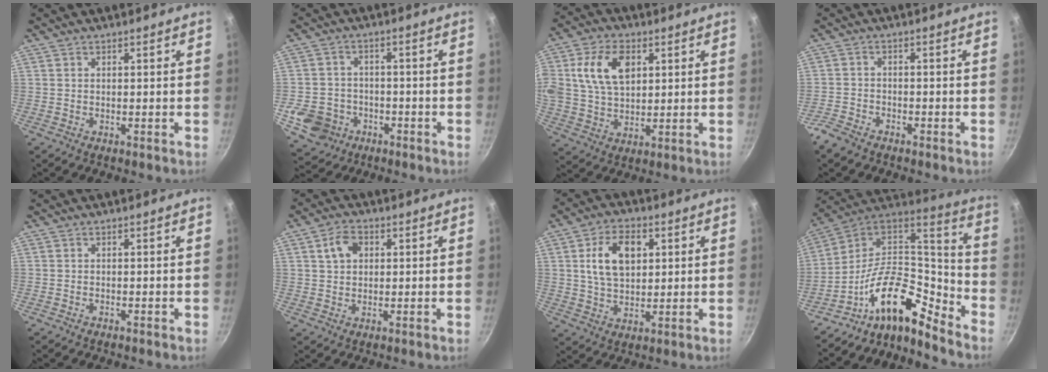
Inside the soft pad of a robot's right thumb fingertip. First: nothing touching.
{"total": 8.7, "force": [-3.6, 7.3, 3.2], "torque": [-0.045, 0.028, -0.053]}
{"total": 12.3, "force": [3.5, 8.0, 8.6], "torque": [-0.148, 0.000, 0.064]}
{"total": 4.0, "force": [-3.3, 1.8, 1.5], "torque": [-0.042, 0.021, -0.068]}
{"total": 0.0}
{"total": 4.9, "force": [1.5, 3.7, 3.0], "torque": [-0.037, 0.007, 0.021]}
{"total": 10.9, "force": [2.8, 7.0, 7.9], "torque": [-0.118, -0.001, 0.047]}
{"total": 17.2, "force": [-10.9, 7.6, 11.0], "torque": [-0.156, 0.093, -0.215]}